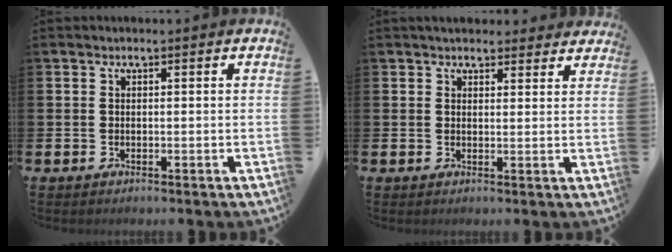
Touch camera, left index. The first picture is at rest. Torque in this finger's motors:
{"motor_torque": [1.10, -1.04, 0.47, 0.09]}